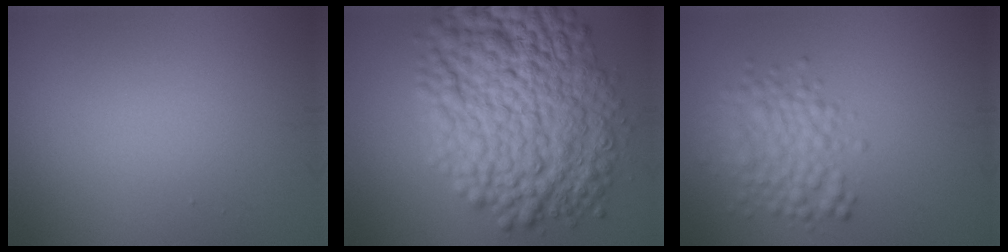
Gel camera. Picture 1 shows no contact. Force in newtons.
{"total": 13.4, "press": 13.4, "slide": 0.1}
{"total": 4.1, "press": 4.1, "slide": 0.0}